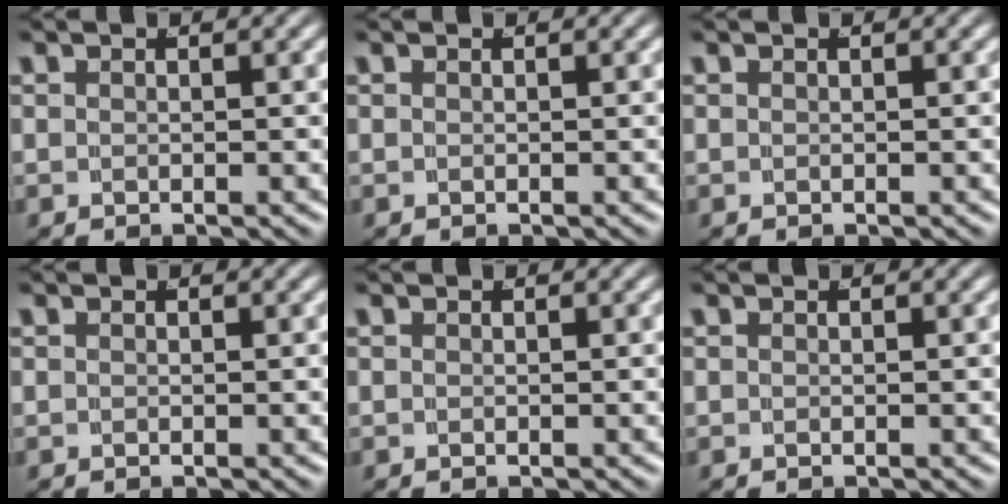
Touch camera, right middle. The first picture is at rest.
{"total": 0.0}
{"total": 0.0}
{"total": 0.0}
{"total": 0.0}
{"total": 0.0}